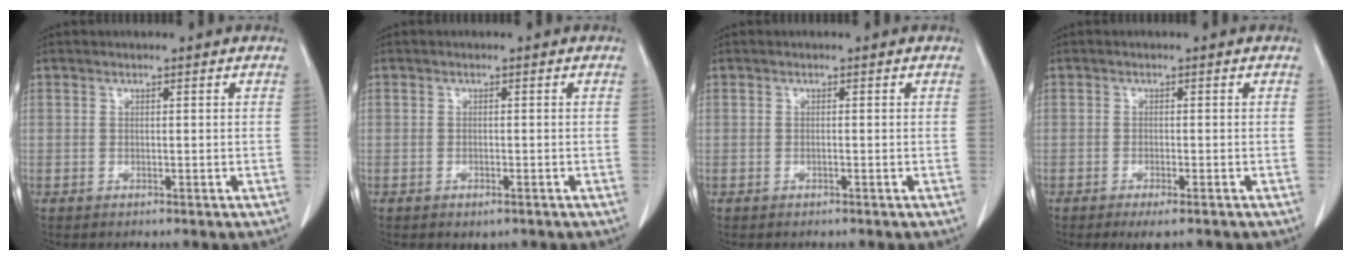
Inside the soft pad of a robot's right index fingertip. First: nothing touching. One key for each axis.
{"total": 1.2, "fx": -0.6, "fy": 0.6, "fz": 0.8, "tx": -0.012, "ty": -0.001, "tz": 0.000}
{"total": 0.0}
{"total": 3.4, "fx": -2.5, "fy": 0.7, "fz": 2.2, "tx": -0.027, "ty": -0.005, "tz": -0.031}